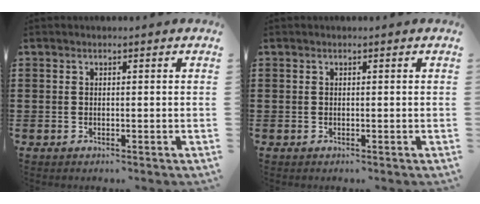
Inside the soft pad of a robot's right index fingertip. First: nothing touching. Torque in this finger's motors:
{"motor_torque": [-0.26, 0.57, 0.00, -0.01]}